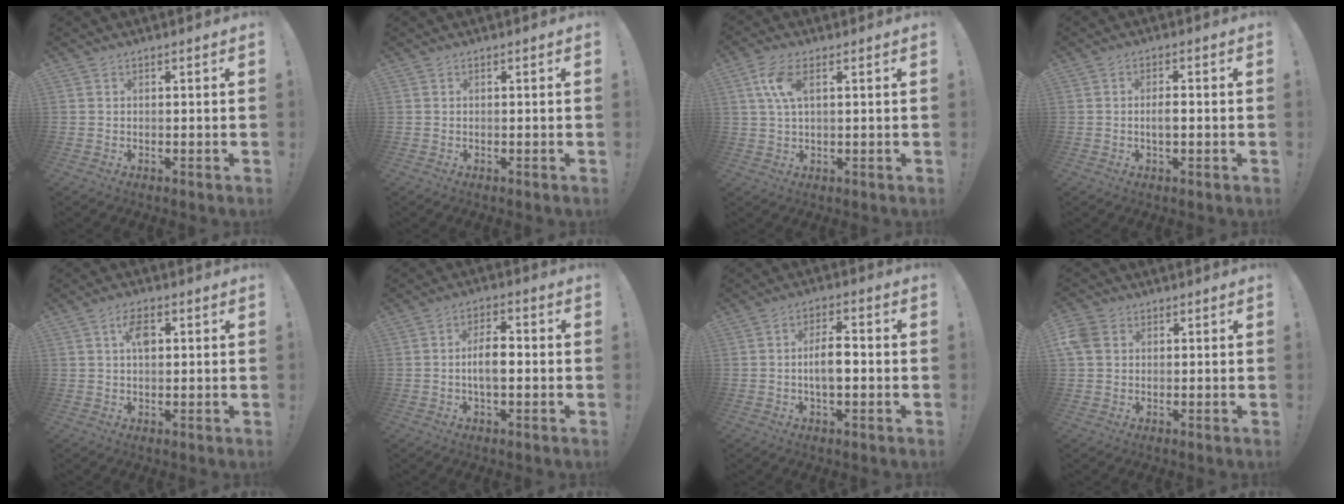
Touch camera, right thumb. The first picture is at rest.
{"total": 0.0}
{"total": 7.0, "force": [2.2, 3.0, 5.9], "torque": [-0.115, 0.000, 0.038]}
{"total": 2.9, "force": [-0.6, 1.2, 2.6], "torque": [-0.045, 0.001, -0.016]}
{"total": 5.7, "force": [1.8, 3.1, 4.3], "torque": [-0.070, 0.002, 0.029]}
{"total": 7.1, "force": [-1.0, 3.5, 6.2], "torque": [-0.107, 0.005, -0.024]}
{"total": 6.9, "force": [-1.1, 3.1, 6.1], "torque": [-0.104, 0.005, -0.026]}
{"total": 6.1, "force": [1.5, 4.9, 3.3], "torque": [-0.074, 0.009, 0.033]}